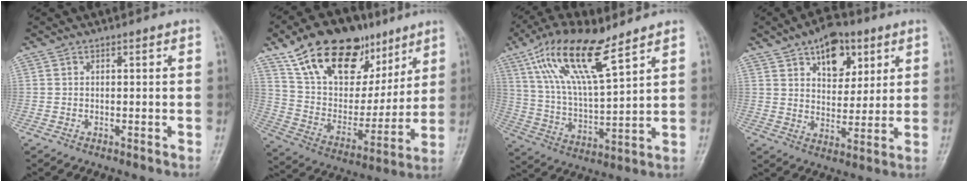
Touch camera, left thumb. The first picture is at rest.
{"total": 25.0, "force": [14.6, 14.4, 14.3], "torque": [-0.198, -0.029, 0.258]}
{"total": 16.6, "force": [9.9, 4.9, 12.4], "torque": [-0.231, -0.030, 0.196]}
{"total": 11.5, "force": [5.8, 7.0, 7.2], "torque": [-0.068, -0.023, 0.089]}